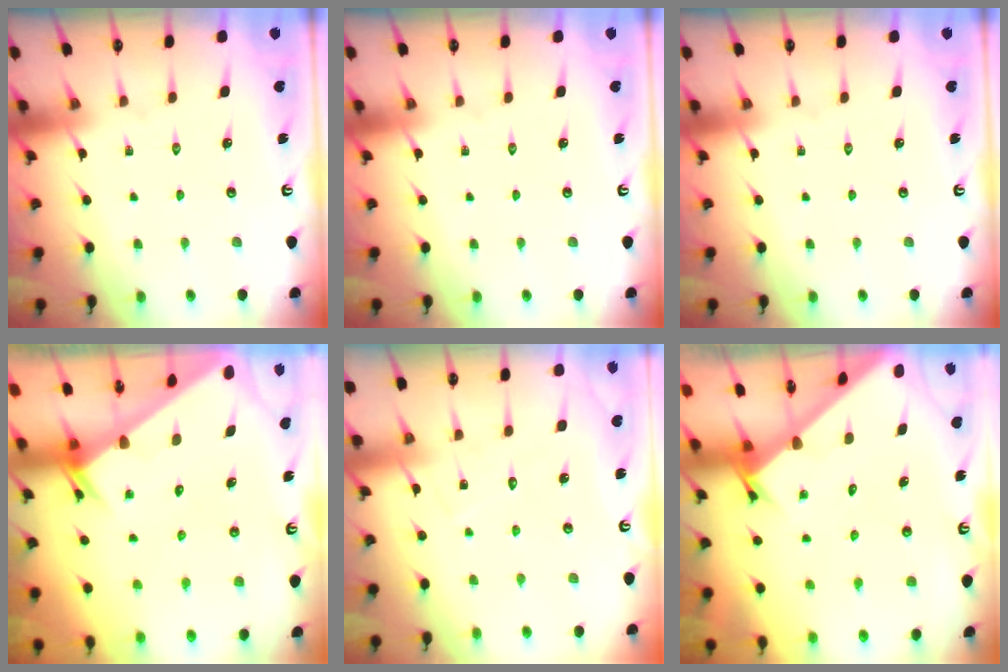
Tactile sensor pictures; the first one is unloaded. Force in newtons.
{"total": 0.0}
{"total": 0.0}
{"total": 2.5, "press": 2.5, "slide": 0.1}
{"total": 7.2, "press": 7.2, "slide": 0.4}
{"total": 2.4, "press": 2.4, "slide": 0.2}